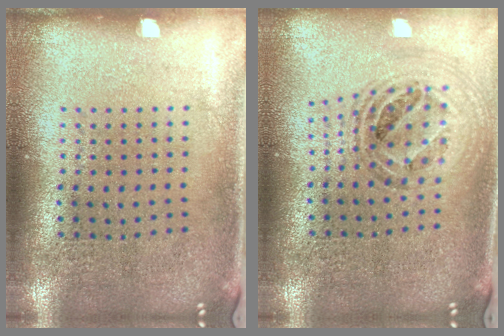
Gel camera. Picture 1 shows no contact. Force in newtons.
{"total": 0.9, "press": 0.9, "slide": 0.2}